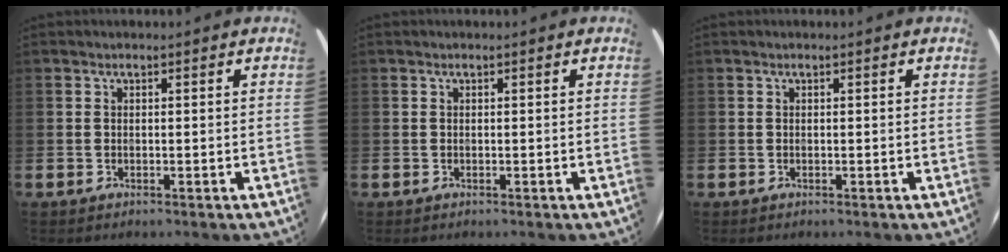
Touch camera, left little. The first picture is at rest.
{"total": 0.0}
{"total": 0.0}